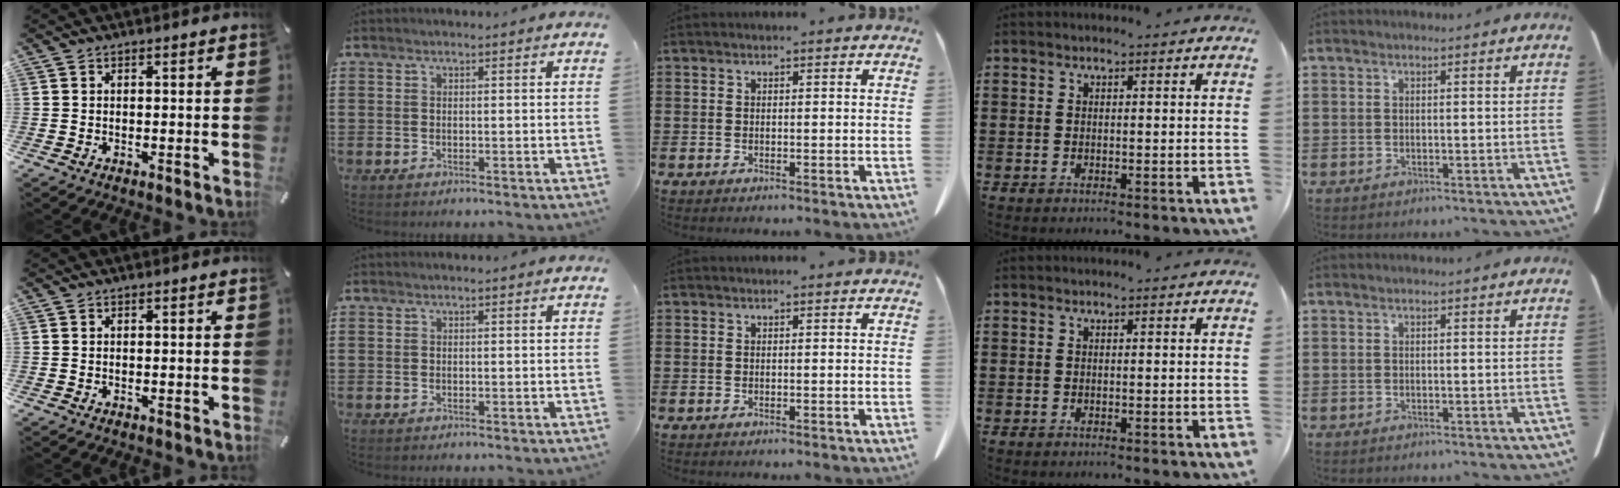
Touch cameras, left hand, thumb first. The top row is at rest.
{}